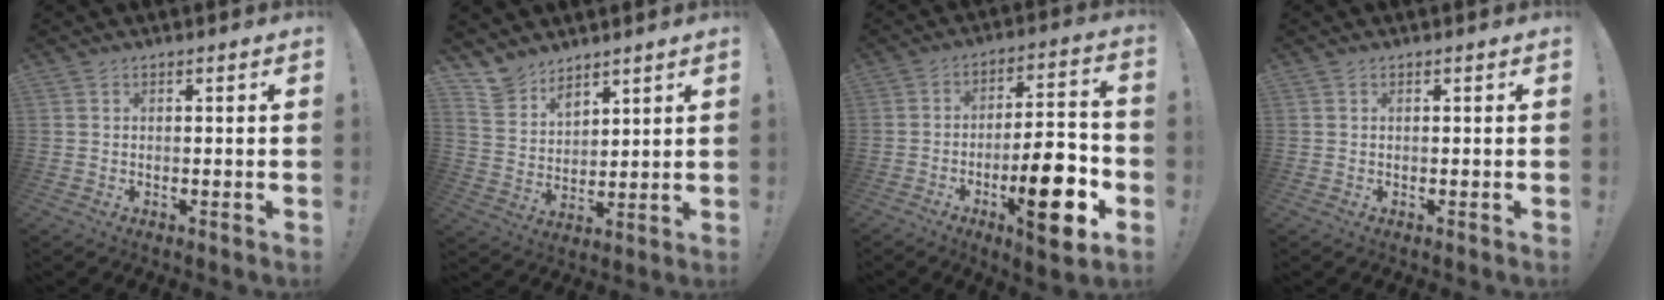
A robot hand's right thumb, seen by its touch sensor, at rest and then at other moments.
{"total": 9.2, "force": [8.1, 4.3, 1.2], "torque": [-0.043, -0.062, 0.161]}
{"total": 16.6, "force": [-6.4, 5.1, 14.5], "torque": [-0.195, 0.027, -0.098]}
{"total": 0.0}